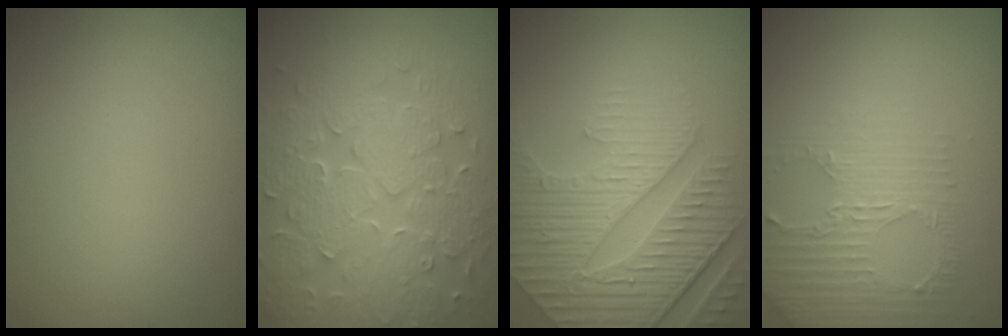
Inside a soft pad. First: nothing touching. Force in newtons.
{"total": 8.2, "press": 5.9, "slide": 5.6}
{"total": 8.0, "press": 5.8, "slide": 5.5}
{"total": 2.8, "press": 2.5, "slide": 1.3}